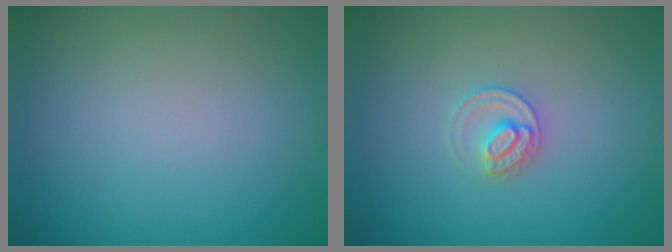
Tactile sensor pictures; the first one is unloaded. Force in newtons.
{"total": 2.1, "press": 2.1, "slide": 0.2}